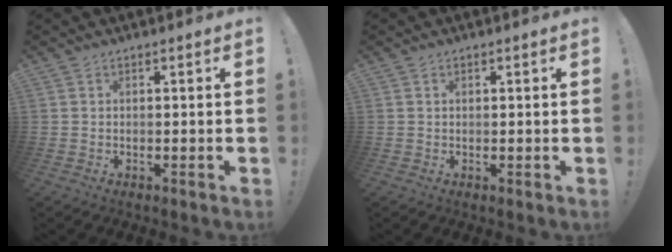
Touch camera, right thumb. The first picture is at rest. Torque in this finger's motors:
{"motor_torque": [0.04, -0.16, 0.36, -0.07, 0.08]}